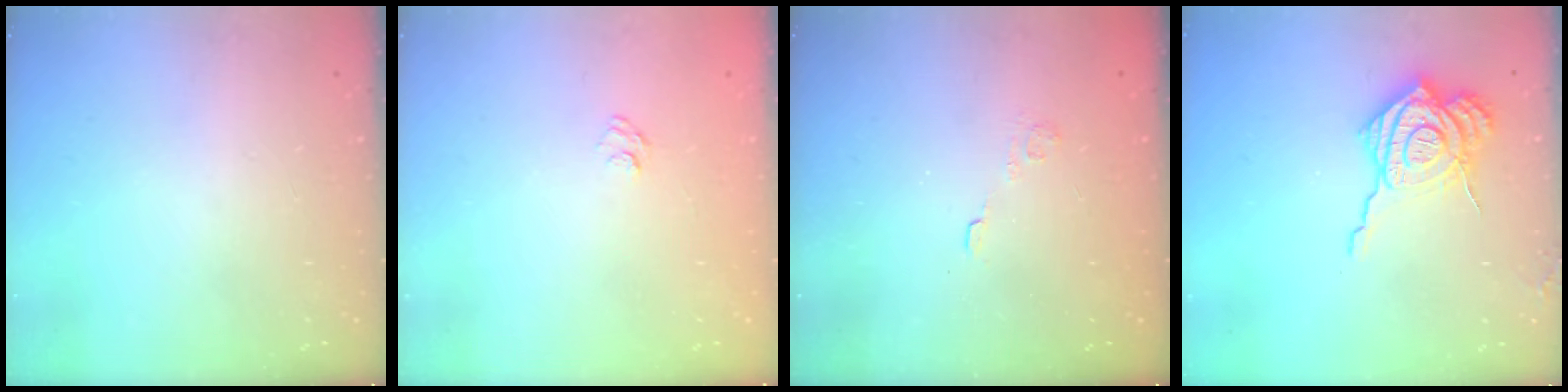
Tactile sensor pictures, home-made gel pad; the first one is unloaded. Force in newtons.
{"total": 5.0, "press": 4.9, "slide": 1.0}
{"total": 2.1, "press": 1.6, "slide": 1.4}
{"total": 17.4, "press": 17.3, "slide": 1.7}